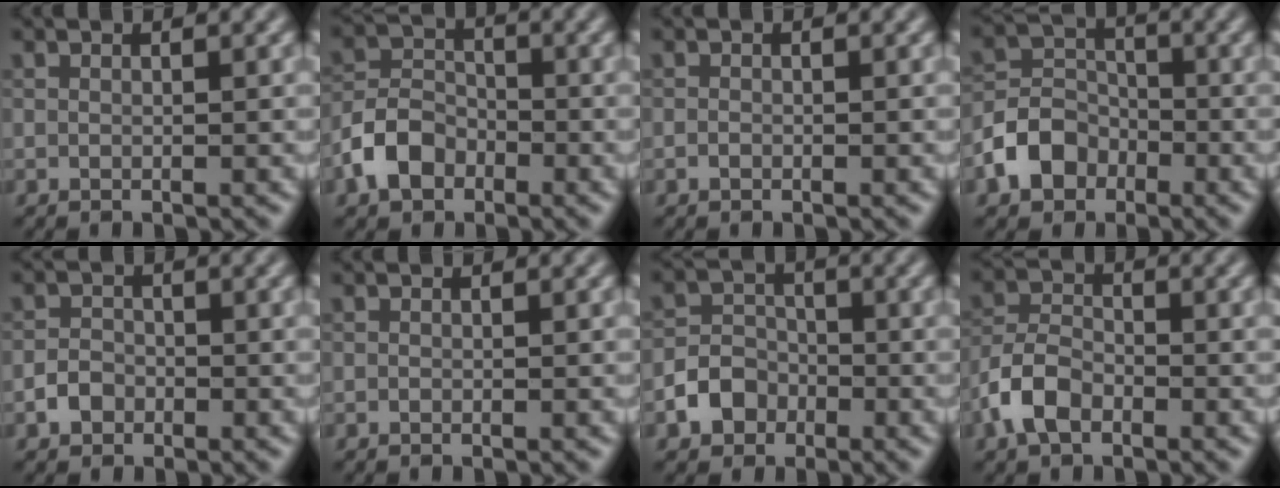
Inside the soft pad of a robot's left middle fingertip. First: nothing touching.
{"total": 4.2, "force": [-2.3, 2.9, 2.0], "torque": [-0.041, 0.005, -0.051]}
{"total": 0.5, "force": [-0.3, 0.4, 0.3], "torque": [-0.004, -0.001, -0.007]}
{"total": 4.5, "force": [-2.3, 3.5, 1.8], "torque": [-0.033, 0.004, -0.052]}
{"total": 1.9, "force": [-1.0, 1.5, 0.7], "torque": [-0.009, 0.004, -0.023]}
{"total": 0.0}
{"total": 3.5, "force": [-1.7, 2.8, 1.3], "torque": [-0.010, 0.004, -0.037]}
{"total": 4.1, "force": [-2.2, 2.4, 2.5], "torque": [-0.050, 0.006, -0.053]}